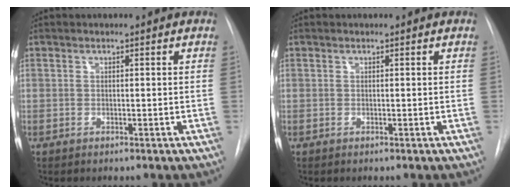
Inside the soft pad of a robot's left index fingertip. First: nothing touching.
{"total": 0.0}